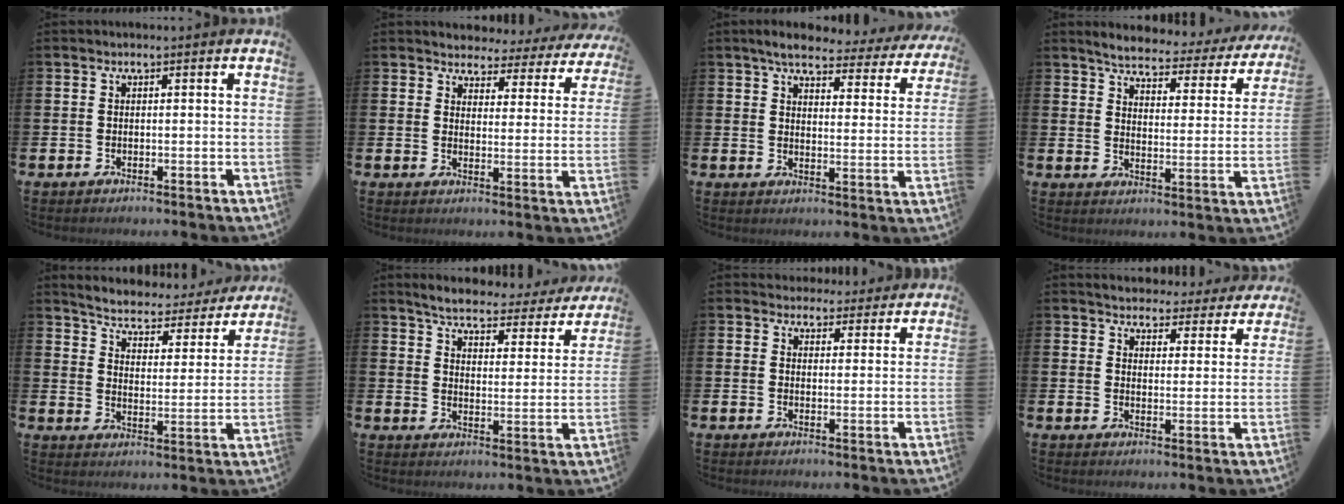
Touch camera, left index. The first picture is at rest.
{"total": 3.1, "force": [2.8, 1.1, -0.1], "torque": [-0.011, -0.034, 0.041]}
{"total": 5.2, "force": [4.7, 1.1, 2.0], "torque": [-0.052, -0.027, 0.076]}
{"total": 4.6, "force": [4.2, 0.8, 1.5], "torque": [-0.052, -0.036, 0.065]}
{"total": 4.5, "force": [4.3, 1.1, 0.8], "torque": [-0.040, -0.038, 0.065]}
{"total": 5.1, "force": [4.8, 0.8, 1.6], "torque": [-0.047, -0.035, 0.075]}
{"total": 3.8, "force": [3.6, 1.4, -0.1], "torque": [0.003, -0.024, 0.062]}
{"total": 4.2, "force": [4.1, 0.9, -0.1], "torque": [-0.013, -0.033, 0.068]}